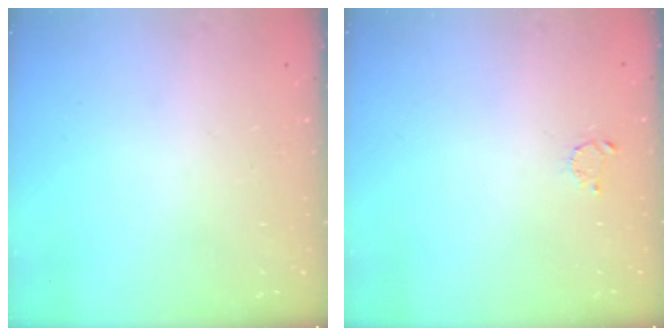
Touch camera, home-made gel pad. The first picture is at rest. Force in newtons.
{"total": 2.1, "press": 2.1, "slide": 0.3}